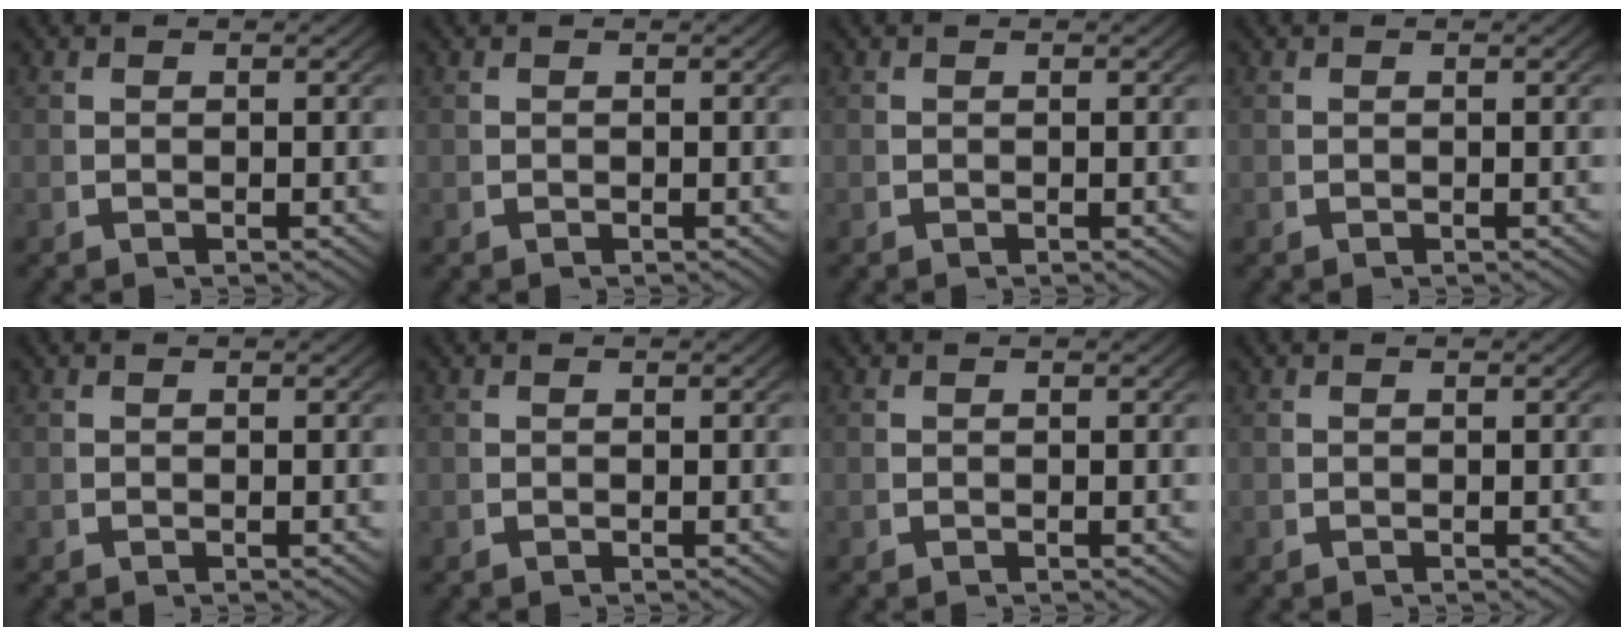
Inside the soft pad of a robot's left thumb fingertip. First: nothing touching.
{"total": 0.0}
{"total": 0.0}
{"total": 0.0}
{"total": 0.0}
{"total": 0.0}
{"total": 0.0}
{"total": 0.0}